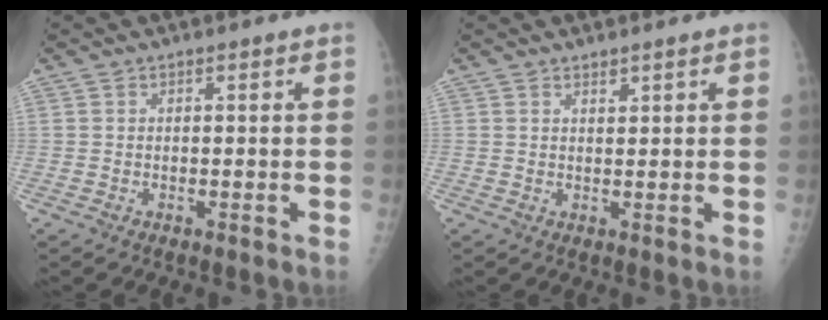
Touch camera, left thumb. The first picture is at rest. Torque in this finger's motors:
{"motor_torque": [-0.09, 0.02, -0.11, -0.15, 0.04]}